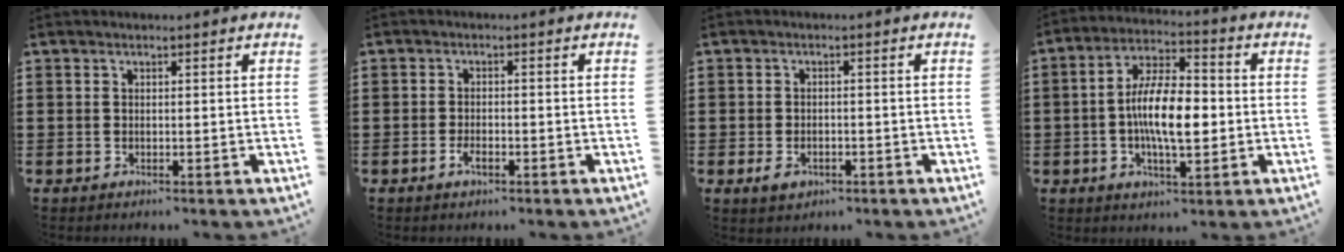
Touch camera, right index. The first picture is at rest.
{"total": 1.9, "force": [-1.1, 0.7, 1.4], "torque": [-0.027, -0.001, -0.020]}
{"total": 1.7, "force": [-1.0, 1.0, 1.0], "torque": [-0.020, 0.000, -0.019]}
{"total": 10.2, "force": [-1.2, 4.3, 9.2], "torque": [-0.182, -0.002, -0.026]}